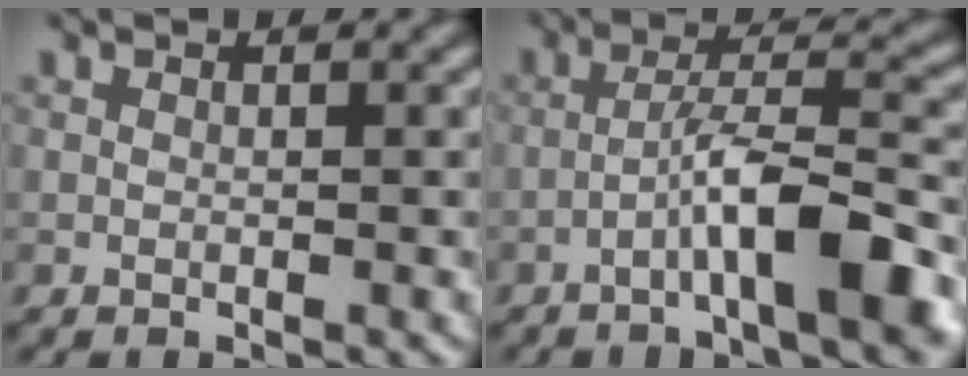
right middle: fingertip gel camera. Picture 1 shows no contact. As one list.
[{"total": 7.0, "force": [-3.6, 0.8, 5.9], "torque": [-0.111, 0.035, -0.055]}]